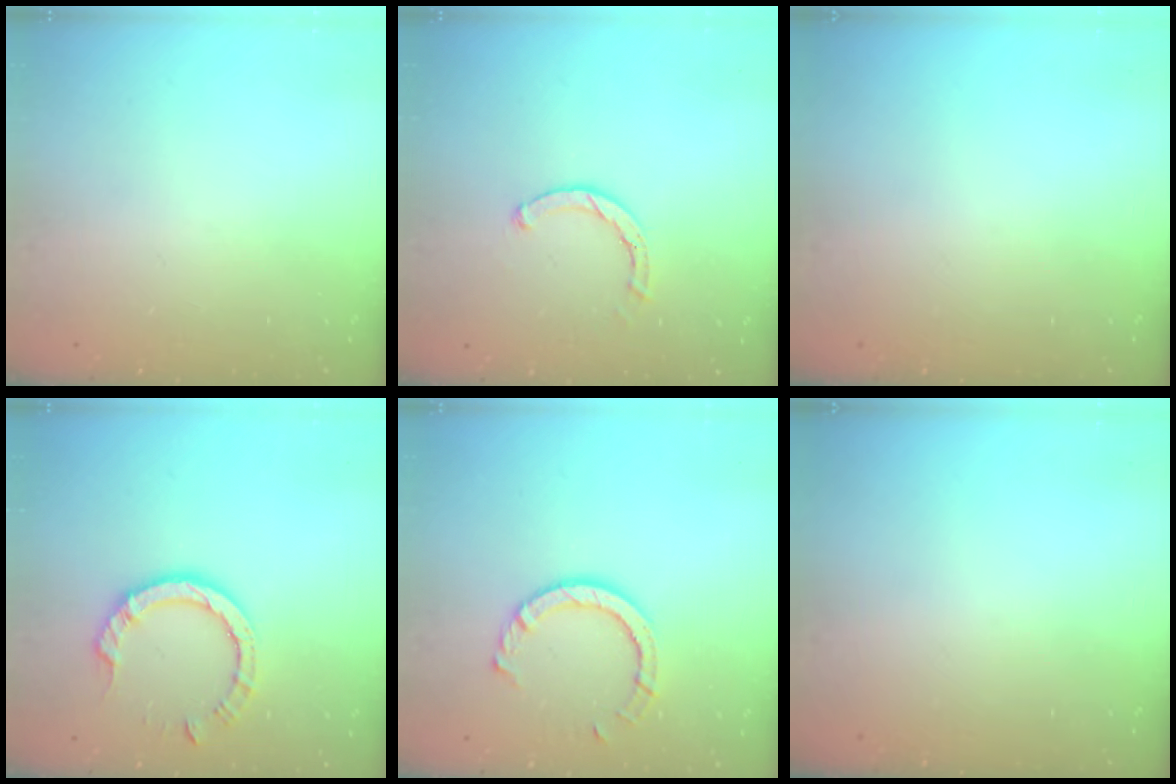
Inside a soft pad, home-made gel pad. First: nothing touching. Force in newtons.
{"total": 2.0, "press": 2.0, "slide": 0.2}
{"total": 0.0}
{"total": 8.5, "press": 8.4, "slide": 1.0}
{"total": 7.8, "press": 7.7, "slide": 0.7}
{"total": 0.0}